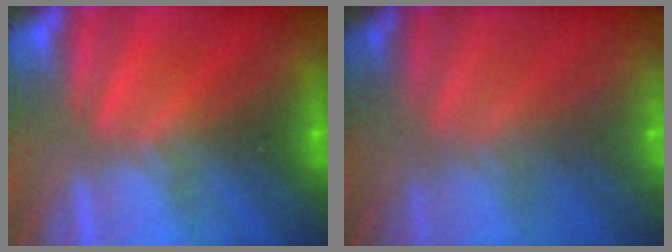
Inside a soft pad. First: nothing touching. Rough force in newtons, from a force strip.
{"total": 7.8}